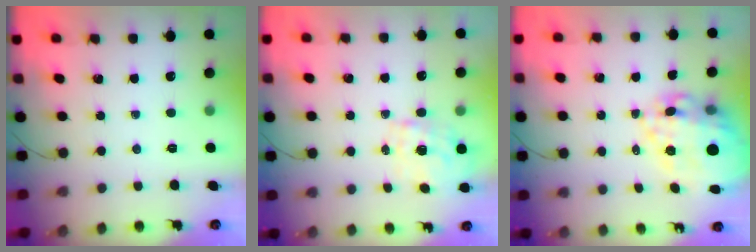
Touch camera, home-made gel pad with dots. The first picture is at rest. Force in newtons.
{"total": 1.0, "press": 0.8, "slide": 0.6}
{"total": 22.8, "press": 22.3, "slide": 4.7}